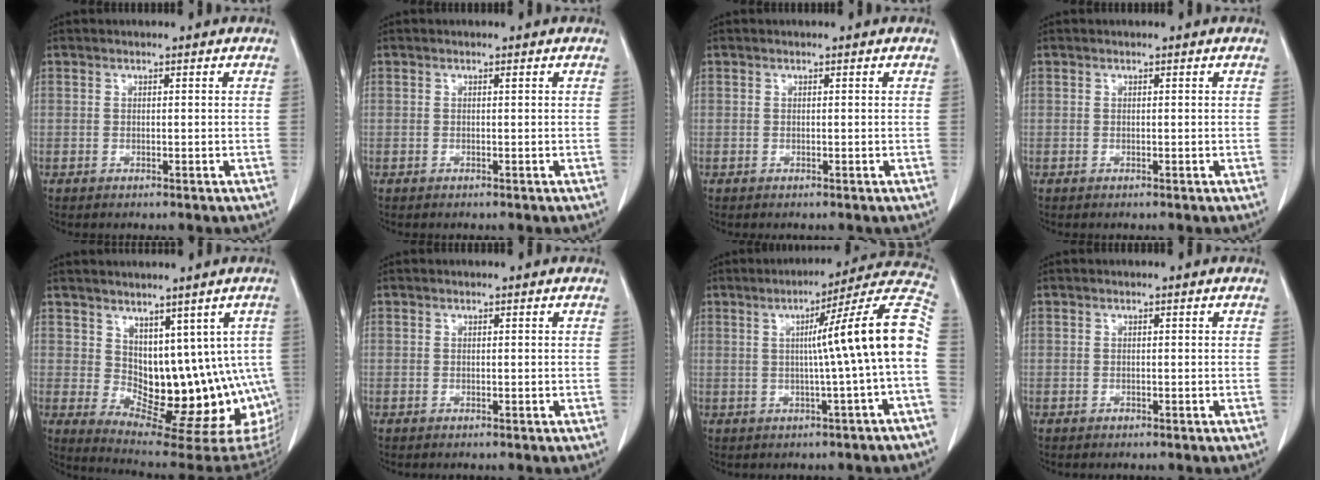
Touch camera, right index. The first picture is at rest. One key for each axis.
{"total": 0.0}
{"total": 0.0}
{"total": 0.0}
{"total": 15.0, "fx": 0.5, "fy": 8.9, "fz": 12.1, "tx": -0.137, "ty": -0.001, "tz": 0.027}
{"total": 0.0}
{"total": 13.5, "fx": -0.2, "fy": -1.7, "fz": 13.4, "tx": -0.173, "ty": 0.026, "tz": -0.008}
{"total": 0.0}